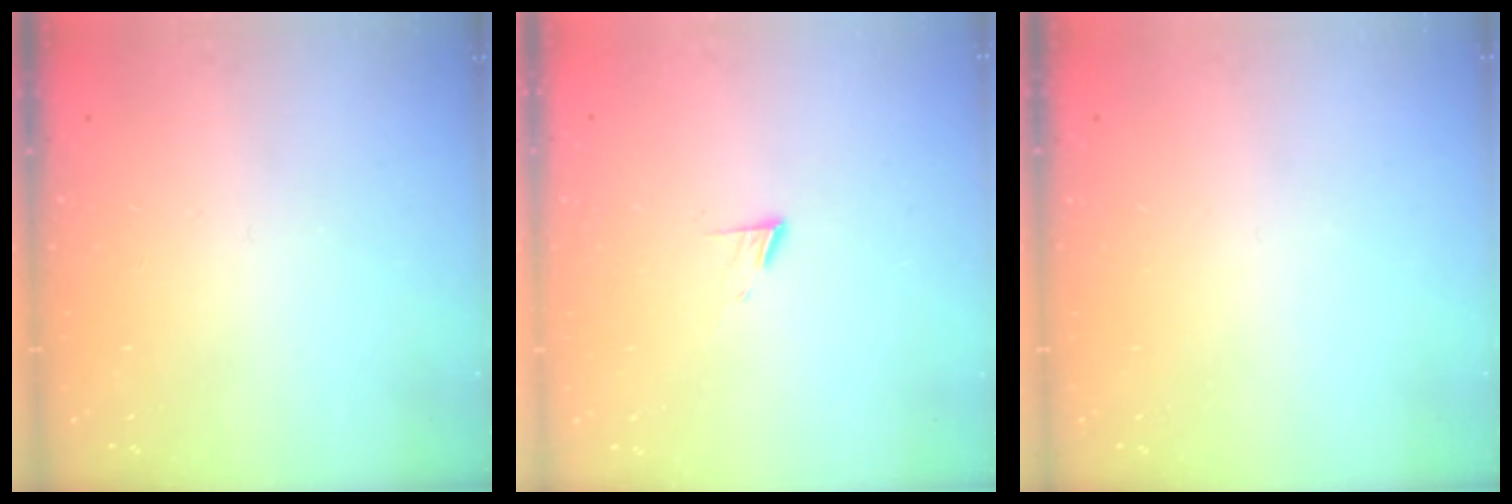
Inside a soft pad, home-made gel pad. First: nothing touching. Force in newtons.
{"total": 5.1, "press": 5.1, "slide": 0.6}
{"total": 0.0}